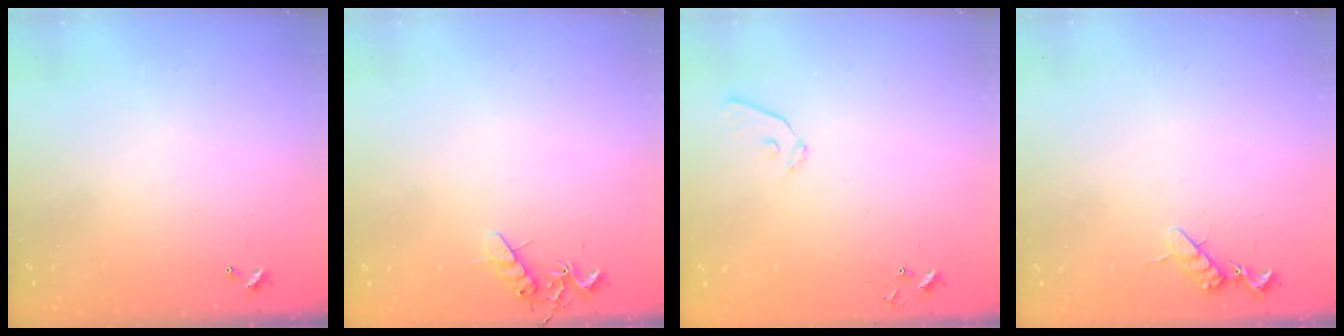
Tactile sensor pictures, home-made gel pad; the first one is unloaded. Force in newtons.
{"total": 8.0, "press": 8.0, "slide": 0.4}
{"total": 7.4, "press": 7.4, "slide": 0.6}
{"total": 9.1, "press": 9.1, "slide": 0.6}